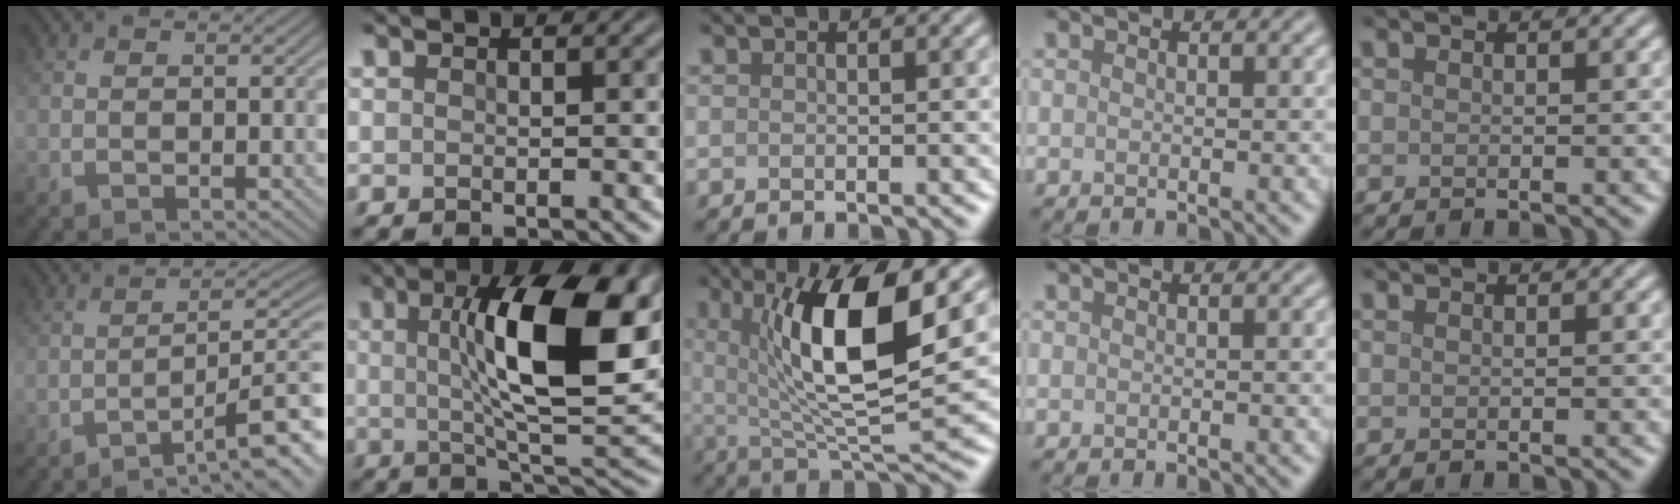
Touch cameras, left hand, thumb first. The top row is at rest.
{"thumb": {"total": 10.2, "force": [-6.7, 1.6, 7.6], "torque": [-0.107, 0.015, -0.097]}, "index": {"total": 13.5, "force": [2.9, 3.7, 12.6], "torque": [-0.187, 0.009, 0.045]}, "middle": {"total": 10.4, "force": [2.6, 2.7, 9.7], "torque": [-0.152, -0.013, 0.052]}}